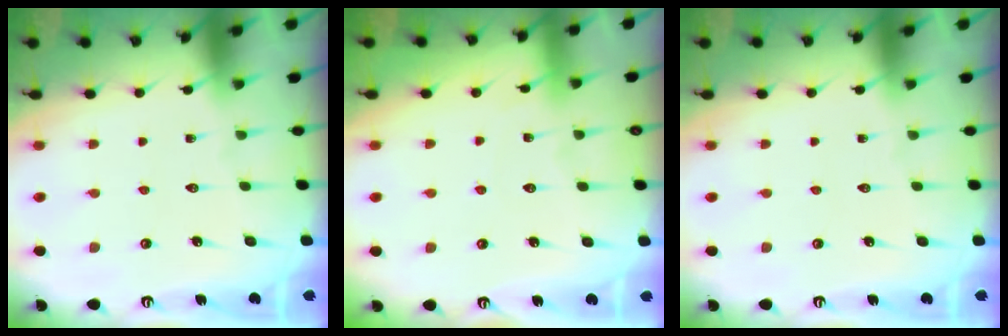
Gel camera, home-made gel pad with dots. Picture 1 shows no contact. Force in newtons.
{"total": 4.7, "press": 4.7, "slide": 0.5}
{"total": 0.0}